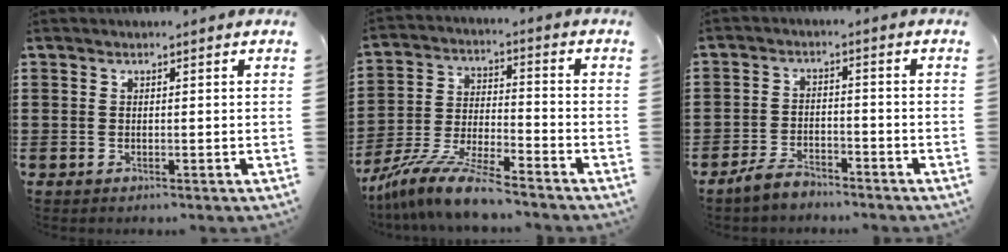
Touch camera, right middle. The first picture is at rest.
{"total": 9.8, "force": [-8.9, 0.5, 4.0], "torque": [-0.082, 0.011, -0.177]}
{"total": 3.6, "force": [-3.4, 1.0, 1.0], "torque": [-0.027, 0.007, -0.070]}